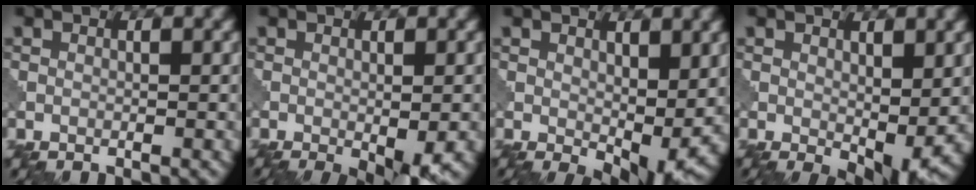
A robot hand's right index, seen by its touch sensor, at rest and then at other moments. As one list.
[{"total": 4.1, "force": [-1.6, 0.8, 3.7], "torque": [-0.054, -0.010, -0.020]}, {"total": 5.8, "force": [0.2, 3.2, 4.9], "torque": [-0.081, -0.022, 0.014]}, {"total": 4.8, "force": [0.0, 2.5, 4.1], "torque": [-0.067, -0.016, 0.007]}]